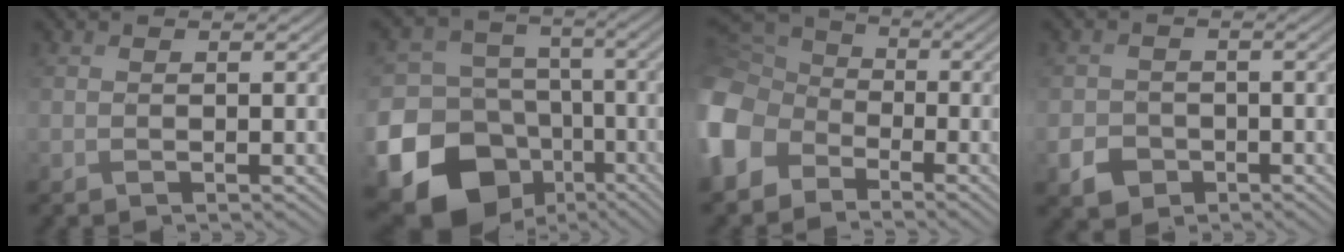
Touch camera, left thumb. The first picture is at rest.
{"total": 24.1, "force": [-10.9, 20.4, 7.0], "torque": [-0.196, -0.069, -0.181]}
{"total": 12.9, "force": [-5.0, 9.8, 6.8], "torque": [-0.223, -0.036, -0.108]}
{"total": 3.5, "force": [-1.6, 2.9, 1.2], "torque": [-0.027, -0.008, -0.032]}